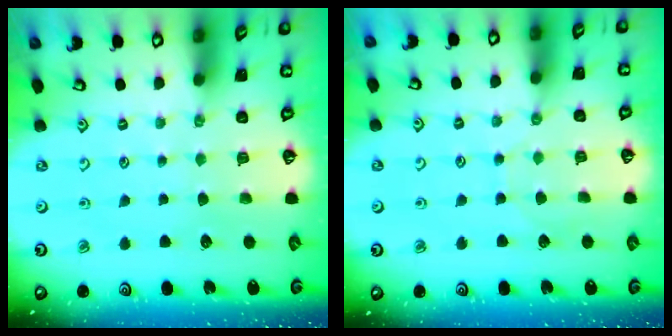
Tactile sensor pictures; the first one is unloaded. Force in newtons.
{"total": 2.8, "press": 2.8, "slide": 0.3}